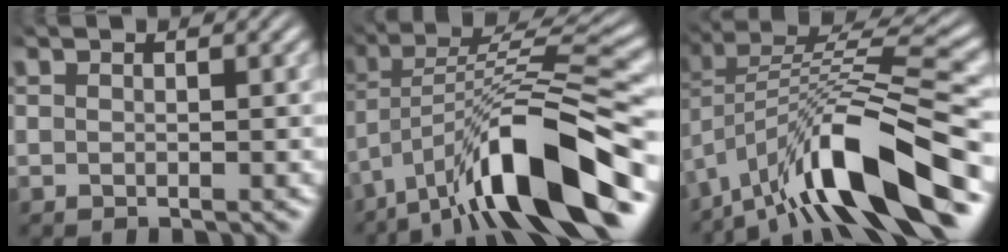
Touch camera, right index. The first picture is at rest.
{"total": 9.1, "force": [-2.0, 2.8, 8.4], "torque": [-0.144, -0.008, -0.022]}
{"total": 8.1, "force": [-3.1, 2.7, 6.9], "torque": [-0.126, -0.012, -0.038]}